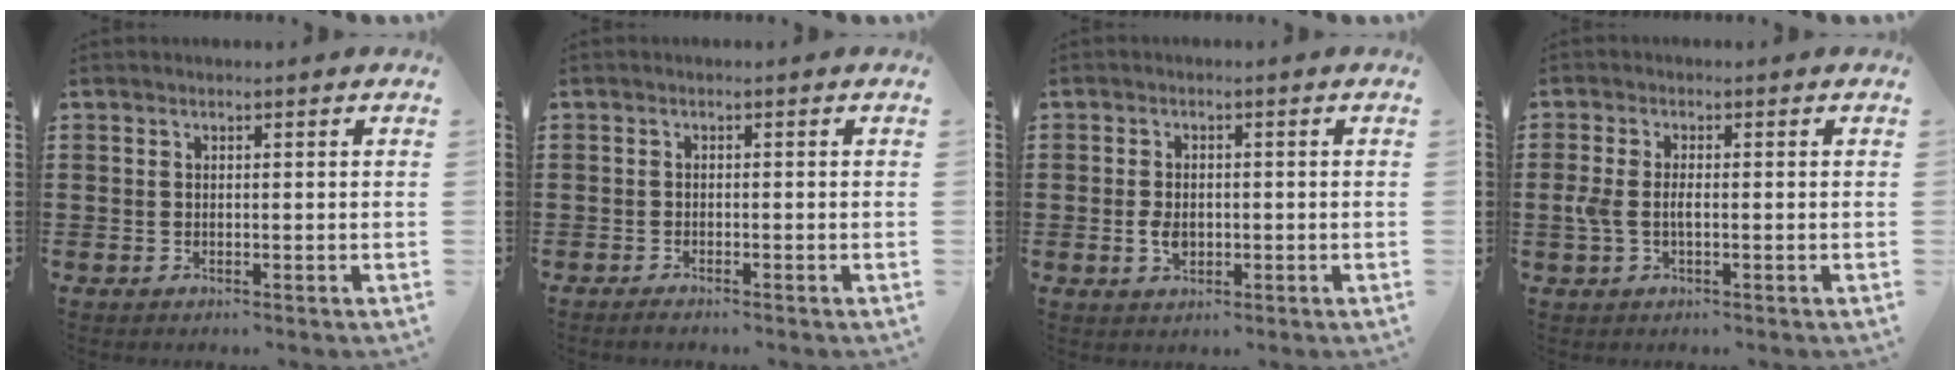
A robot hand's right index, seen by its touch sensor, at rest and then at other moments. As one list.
[{"total": 0.9, "force": [-0.8, 0.0, 0.1], "torque": [-0.005, -0.001, -0.017]}, {"total": 2.8, "force": [-0.5, 1.8, 2.2], "torque": [-0.048, -0.001, -0.011]}, {"total": 2.7, "force": [-0.5, 1.1, 2.4], "torque": [-0.066, -0.005, -0.016]}]